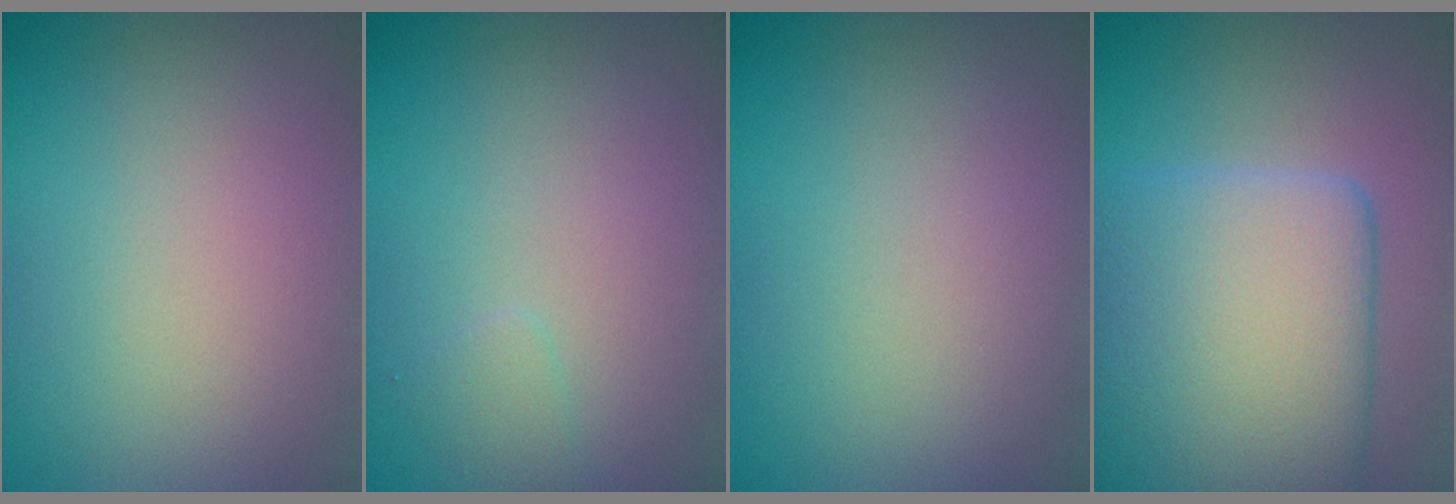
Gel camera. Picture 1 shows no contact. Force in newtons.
{"total": 0.7, "press": 0.7, "slide": 0.0}
{"total": 0.0}
{"total": 10.0, "press": 10.0, "slide": 0.3}